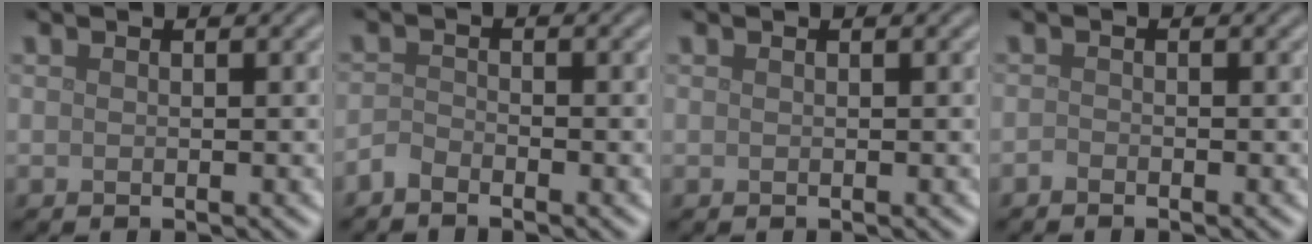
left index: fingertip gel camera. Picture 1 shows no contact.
{"total": 1.4, "force": [-1.3, 0.4, 0.4], "torque": [-0.007, 0.004, -0.030]}
{"total": 0.0}
{"total": 0.6, "force": [-0.5, 0.2, 0.1], "torque": [-0.001, -0.002, -0.012]}